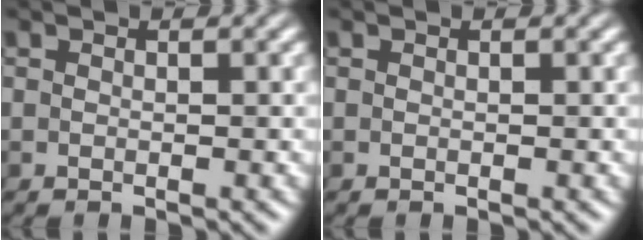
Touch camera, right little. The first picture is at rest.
{"total": 0.0}